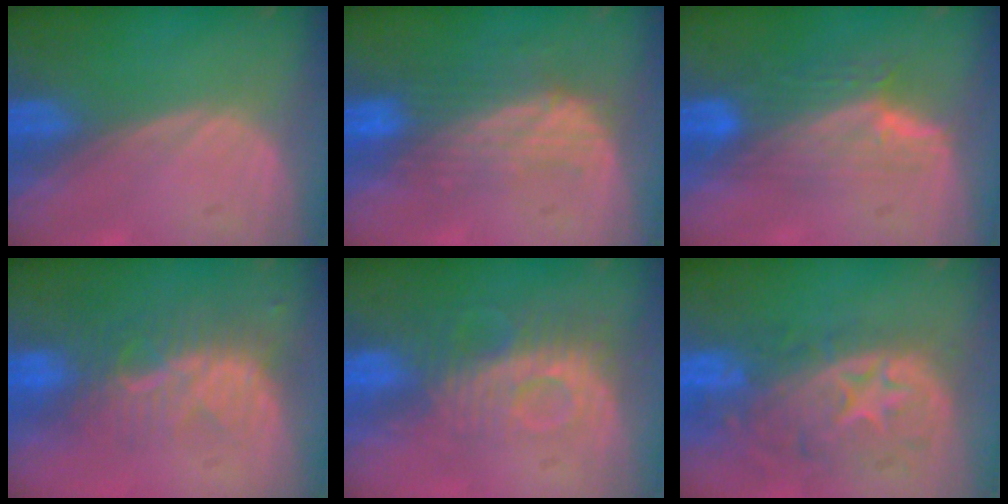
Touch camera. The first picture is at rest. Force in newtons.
{"total": 7.6, "press": 7.1, "slide": 2.8}
{"total": 7.6, "press": 6.7, "slide": 3.5}
{"total": 8.2, "press": 7.4, "slide": 3.6}
{"total": 9.2, "press": 8.1, "slide": 4.3}
{"total": 11.1, "press": 9.8, "slide": 5.2}